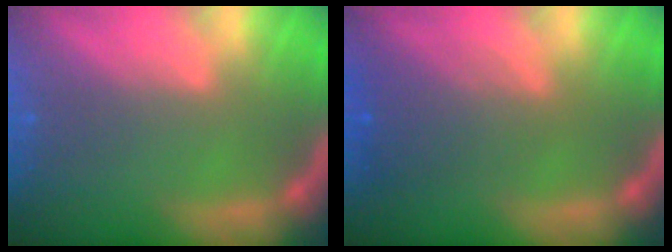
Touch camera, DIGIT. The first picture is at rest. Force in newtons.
{"total": 4.0}